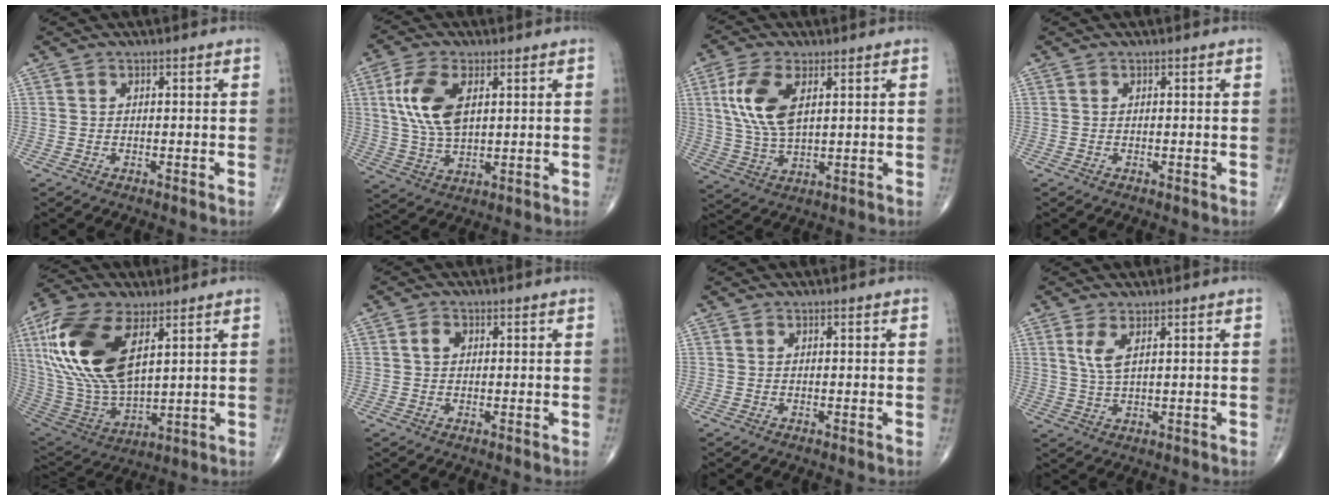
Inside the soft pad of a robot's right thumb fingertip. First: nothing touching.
{"total": 11.0, "force": [3.0, 5.8, 8.9], "torque": [-0.180, -0.007, 0.061]}
{"total": 11.0, "force": [3.4, 5.4, 8.9], "torque": [-0.188, -0.008, 0.071]}
{"total": 0.0}
{"total": 23.0, "force": [8.1, 11.3, 18.2], "torque": [-0.377, -0.026, 0.156]}
{"total": 2.0, "force": [0.5, 1.5, 1.3], "torque": [-0.020, 0.006, 0.008]}
{"total": 0.0}
{"total": 3.9, "force": [1.7, 1.3, 3.3], "torque": [-0.072, -0.008, 0.042]}